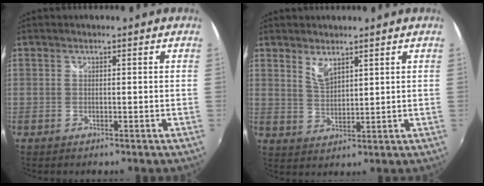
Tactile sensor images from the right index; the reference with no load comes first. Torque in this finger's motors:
{"motor_torque": [0.13, 0.02, 0.07, 0.05]}